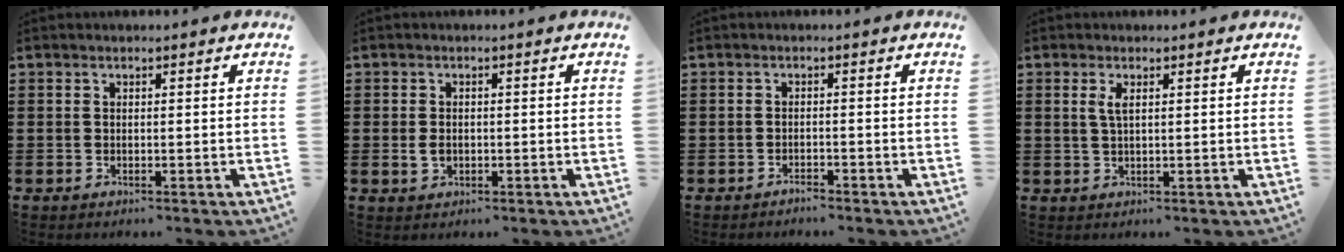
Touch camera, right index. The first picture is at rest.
{"total": 1.8, "force": [-0.3, 1.1, 1.3], "torque": [-0.028, 0.001, -0.005]}
{"total": 1.3, "force": [-1.3, 0.0, 0.1], "torque": [-0.006, 0.000, -0.026]}
{"total": 2.0, "force": [0.7, 0.6, 1.8], "torque": [-0.038, 0.003, 0.012]}